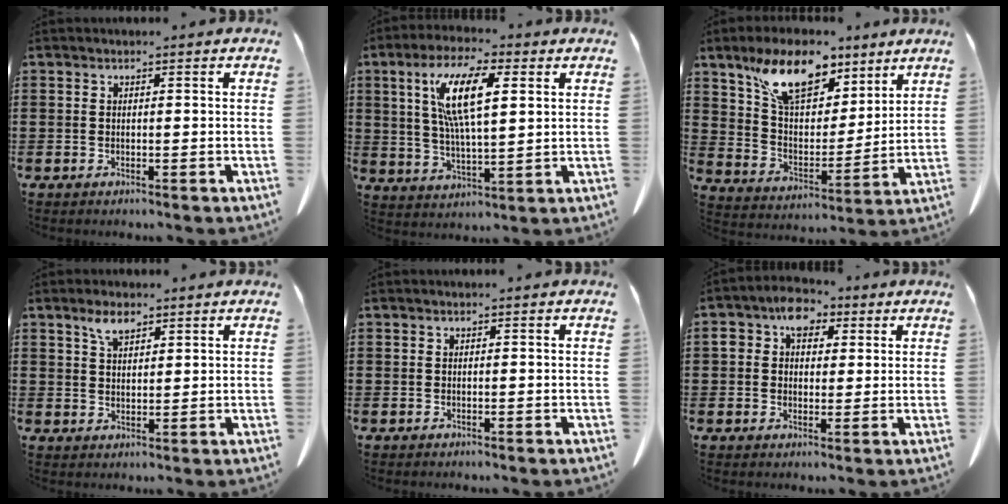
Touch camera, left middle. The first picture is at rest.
{"total": 11.1, "force": [4.1, 3.4, 9.8], "torque": [-0.211, 0.007, 0.067]}
{"total": 11.9, "force": [8.3, 5.7, 6.3], "torque": [-0.139, -0.019, 0.156]}
{"total": 3.6, "force": [2.4, 1.6, 2.0], "torque": [-0.047, 0.004, 0.045]}
{"total": 0.0}
{"total": 5.2, "force": [2.5, 3.8, 2.6], "torque": [-0.051, 0.010, 0.040]}